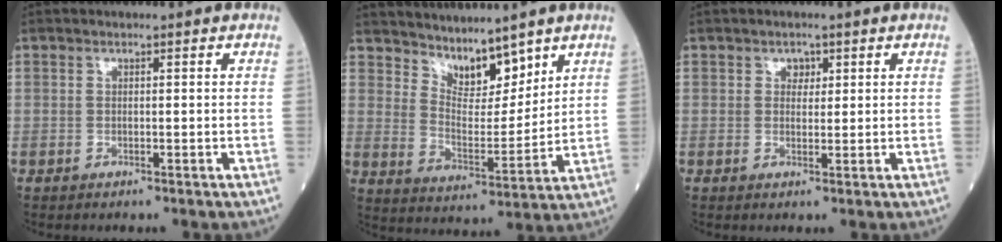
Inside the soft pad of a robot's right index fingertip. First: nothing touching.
{"total": 8.2, "force": [7.1, 2.6, 3.2], "torque": [-0.058, 0.002, 0.139]}
{"total": 1.6, "force": [0.8, 1.2, 0.8], "torque": [-0.005, -0.001, 0.010]}